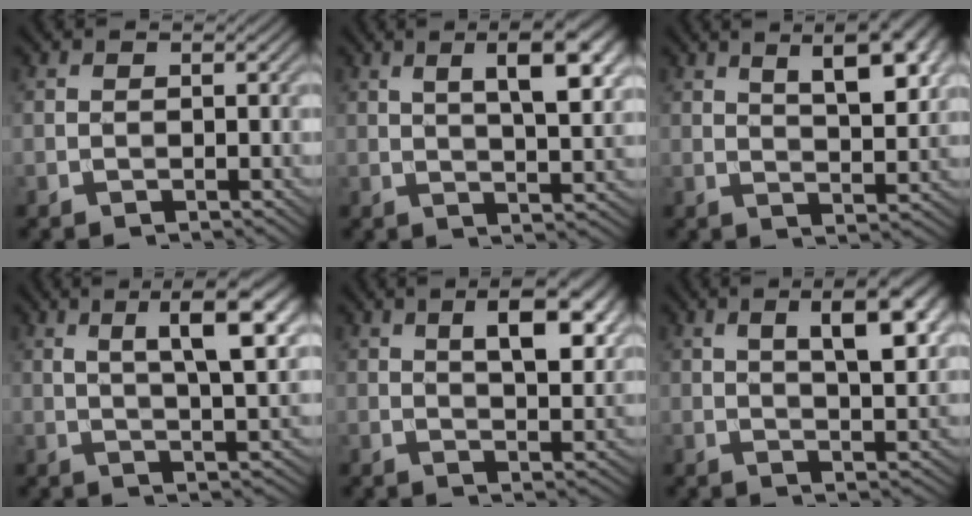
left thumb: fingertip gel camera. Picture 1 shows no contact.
{"total": 8.5, "force": [3.1, 2.3, 7.6], "torque": [-0.107, 0.012, 0.043]}
{"total": 9.4, "force": [4.3, 3.3, 7.6], "torque": [-0.106, 0.012, 0.063]}
{"total": 9.4, "force": [3.7, 2.1, 8.3], "torque": [-0.125, 0.013, 0.060]}
{"total": 8.5, "force": [3.2, 3.3, 7.2], "torque": [-0.109, 0.007, 0.048]}
{"total": 8.7, "force": [3.0, 2.7, 7.7], "torque": [-0.116, 0.009, 0.044]}